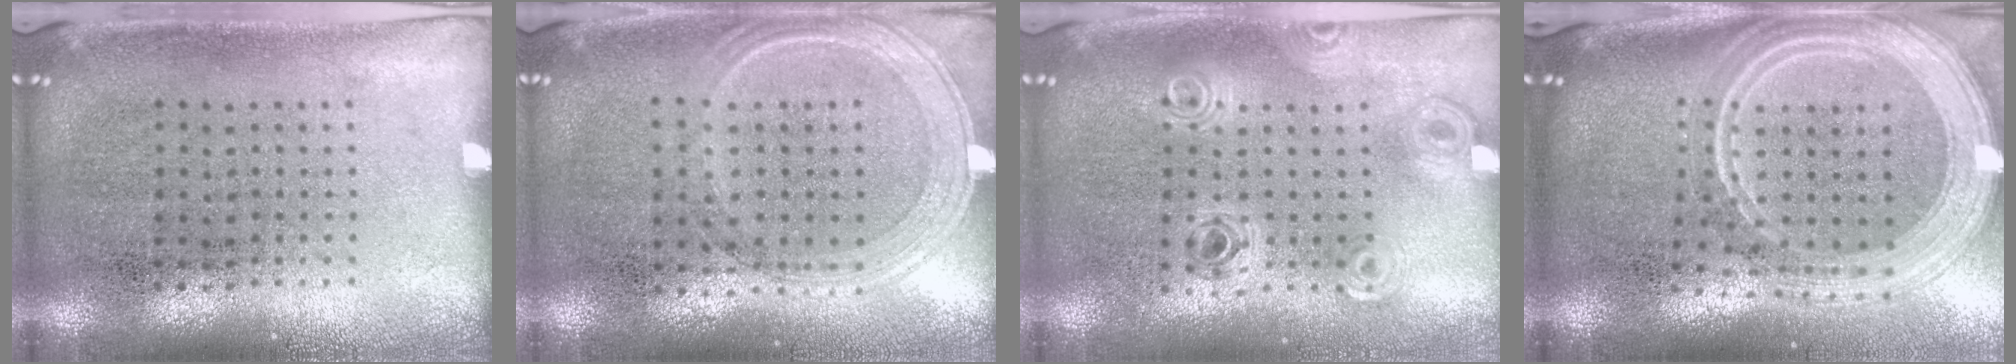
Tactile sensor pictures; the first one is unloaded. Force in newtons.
{"total": 0.7, "press": 0.7, "slide": 0.2}
{"total": 0.8, "press": 0.8, "slide": 0.2}
{"total": 3.0, "press": 2.4, "slide": 1.7}